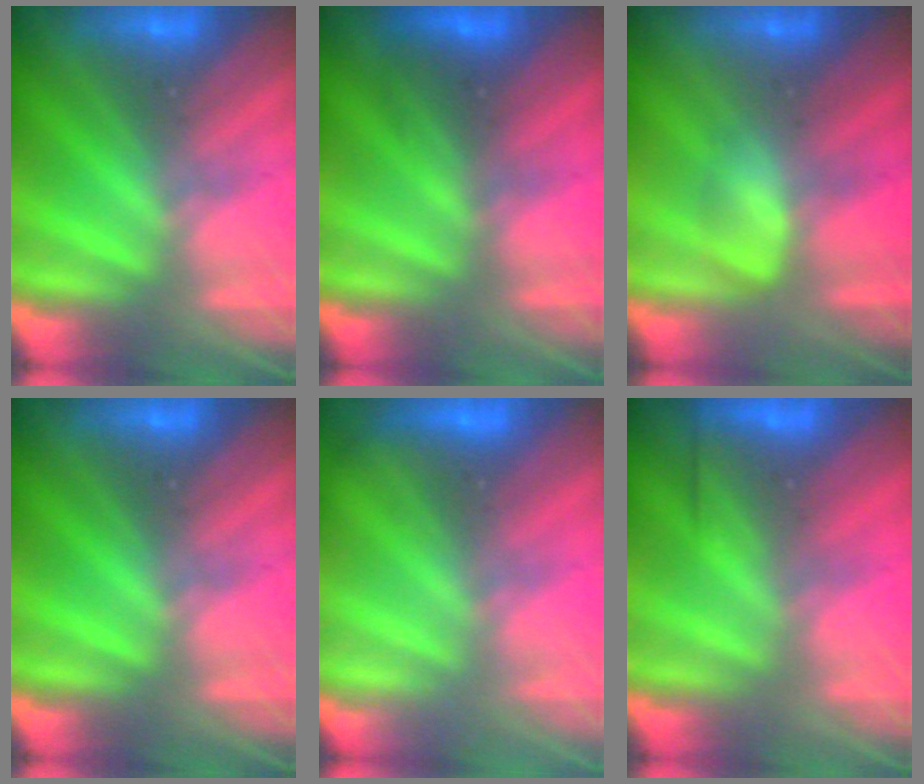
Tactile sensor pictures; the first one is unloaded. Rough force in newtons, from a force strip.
{"total": 2.6}
{"total": 2.7}
{"total": 0.0}
{"total": 2.1}
{"total": 2.6}